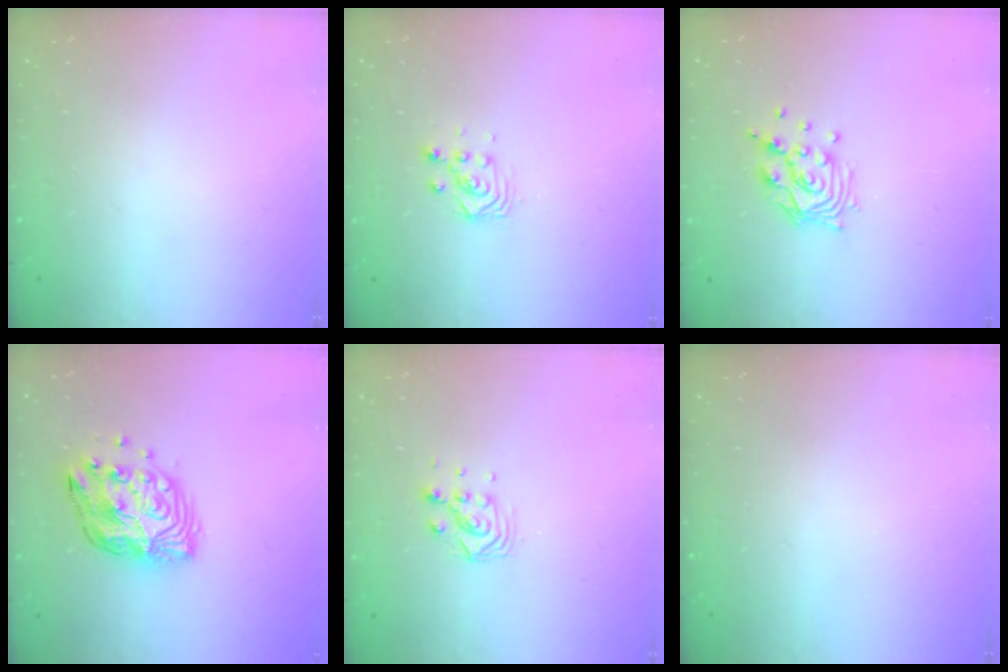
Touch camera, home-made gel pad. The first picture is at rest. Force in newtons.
{"total": 2.9, "press": 2.9, "slide": 0.4}
{"total": 11.1, "press": 10.9, "slide": 1.6}
{"total": 12.9, "press": 12.9, "slide": 0.9}
{"total": 6.8, "press": 6.8, "slide": 0.4}
{"total": 0.0}